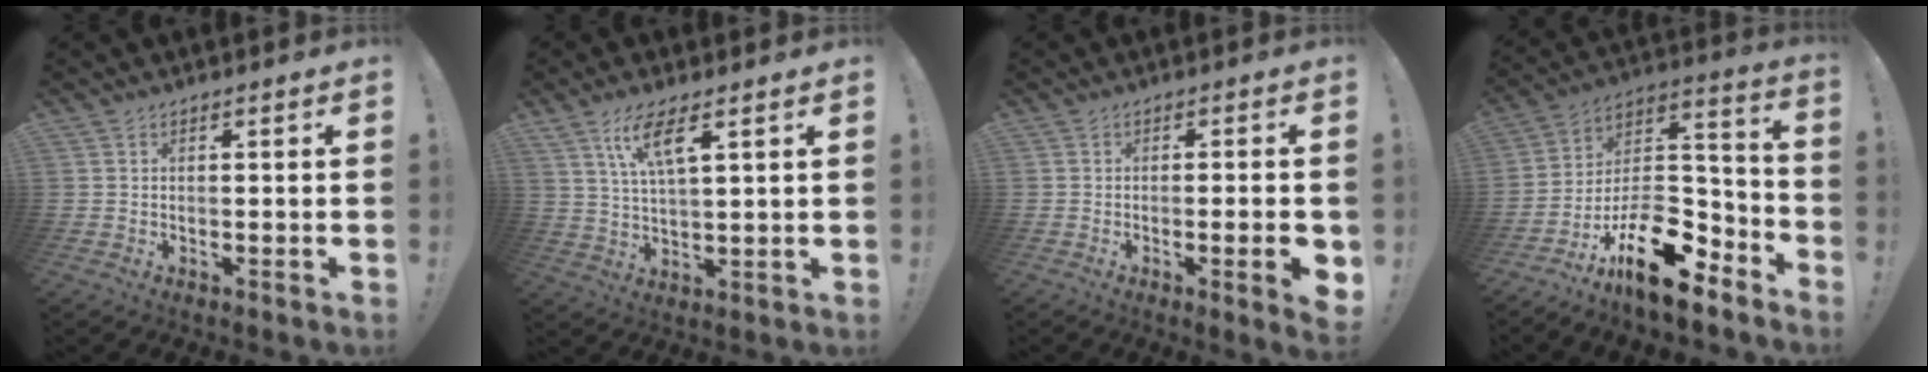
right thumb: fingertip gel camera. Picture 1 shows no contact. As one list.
[{"total": 9.0, "force": [4.9, 2.3, 7.2], "torque": [-0.132, -0.010, 0.083]}, {"total": 6.3, "force": [-1.4, 0.7, 6.1], "torque": [-0.089, -0.003, -0.017]}, {"total": 18.9, "force": [-10.6, 9.3, 12.5], "torque": [-0.190, 0.058, -0.172]}]